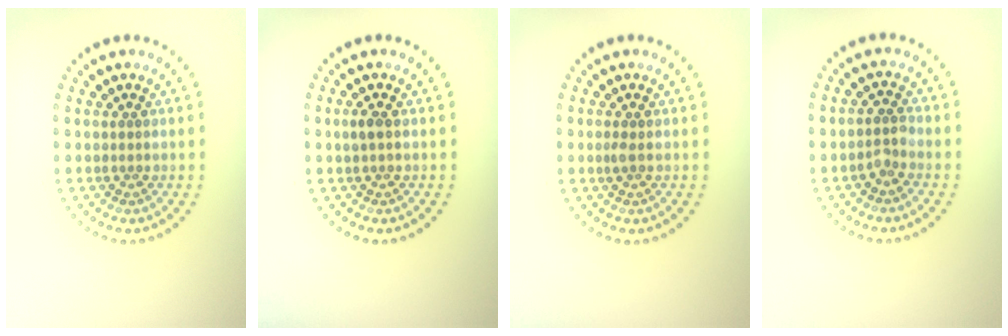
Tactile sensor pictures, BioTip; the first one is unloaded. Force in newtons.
{"total": 1.2, "press": 1.2, "slide": 0.1}
{"total": 0.6, "press": 0.5, "slide": 0.2}
{"total": 1.4, "press": 1.1, "slide": 0.8}